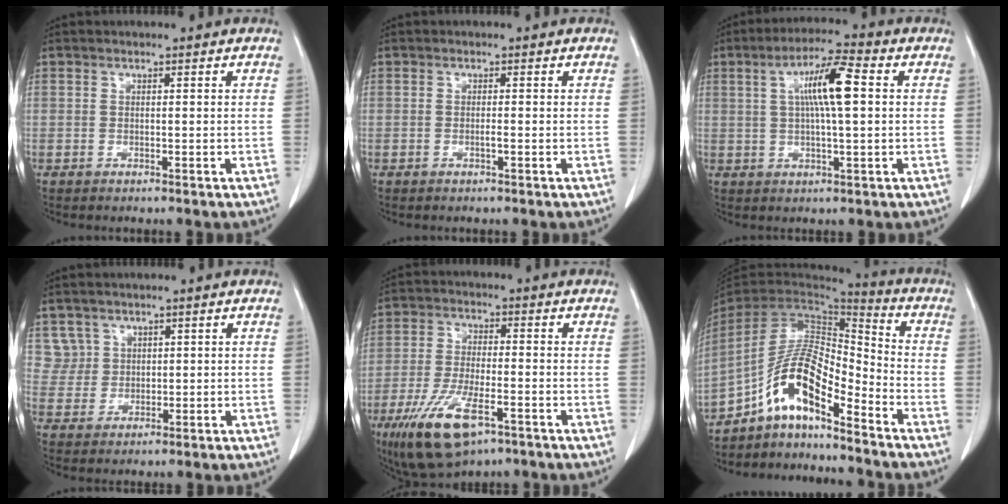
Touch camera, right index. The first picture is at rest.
{"total": 0.6, "force": [-0.2, 0.0, 0.5], "torque": [-0.009, 0.001, -0.003]}
{"total": 8.7, "force": [1.7, 0.8, 8.5], "torque": [-0.156, 0.012, 0.025]}
{"total": 3.9, "force": [2.1, 3.2, -0.7], "torque": [0.029, 0.006, 0.041]}
{"total": 12.0, "force": [-6.4, 3.7, 9.5], "torque": [-0.189, -0.020, -0.106]}
{"total": 11.7, "force": [-7.8, 2.5, 8.3], "torque": [-0.161, 0.019, -0.142]}